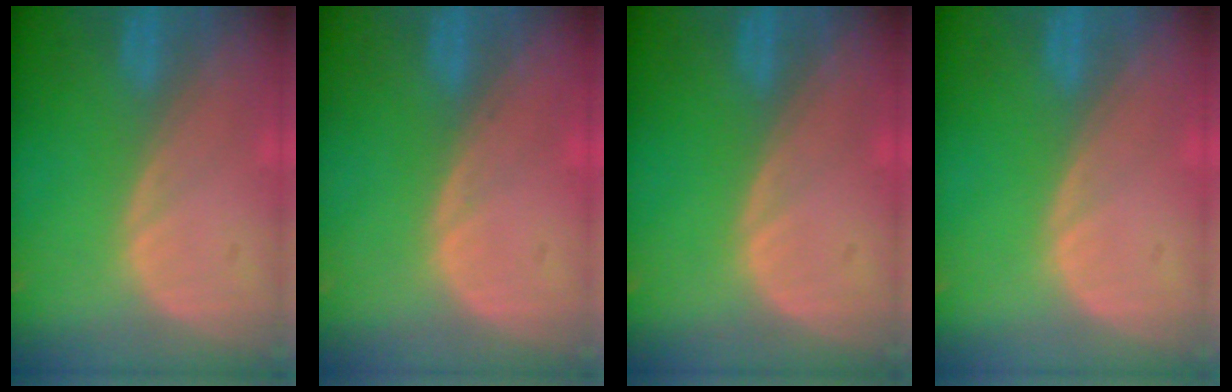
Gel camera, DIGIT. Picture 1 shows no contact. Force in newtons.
{"total": 0.5, "press": 0.1, "slide": 0.5}
{"total": 0.0}
{"total": 0.0}